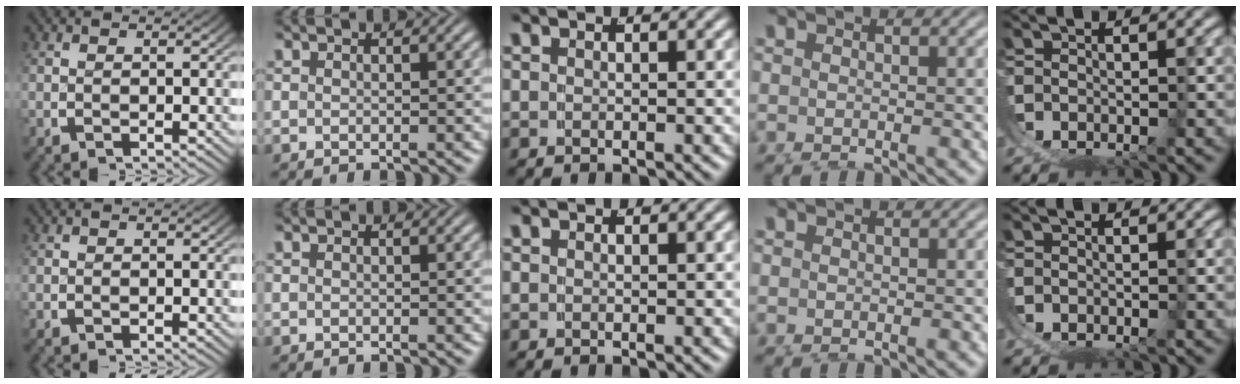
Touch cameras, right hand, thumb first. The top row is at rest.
{}